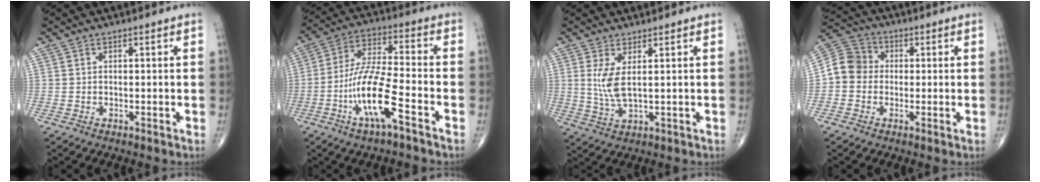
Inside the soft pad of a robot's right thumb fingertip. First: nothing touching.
{"total": 13.2, "force": [-5.7, 2.7, 11.6], "torque": [-0.241, 0.031, -0.110]}
{"total": 5.2, "force": [1.3, 1.5, 4.8], "torque": [-0.107, -0.018, 0.034]}
{"total": 7.5, "force": [-0.6, 6.8, 3.1], "torque": [-0.041, 0.028, -0.027]}